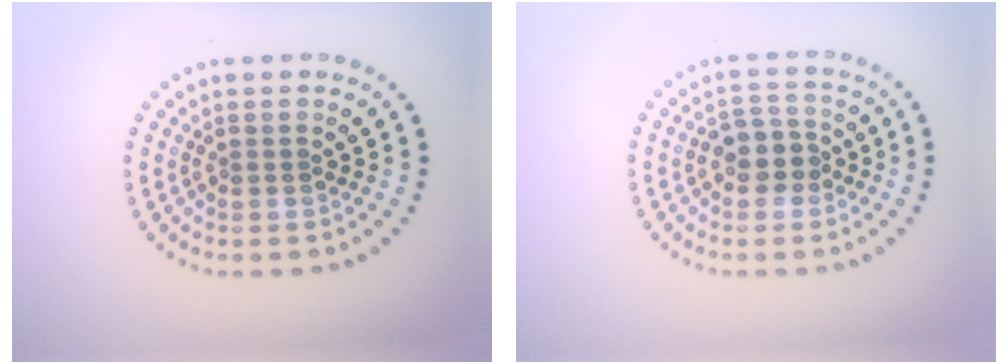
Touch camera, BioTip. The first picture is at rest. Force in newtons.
{"total": 3.0, "press": 2.8, "slide": 0.9}